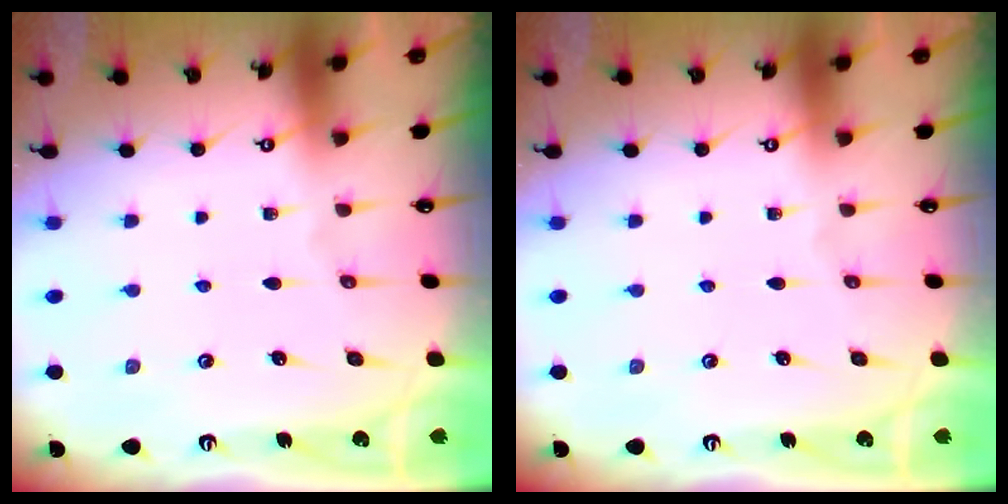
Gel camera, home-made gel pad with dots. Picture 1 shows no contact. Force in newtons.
{"total": 0.0}